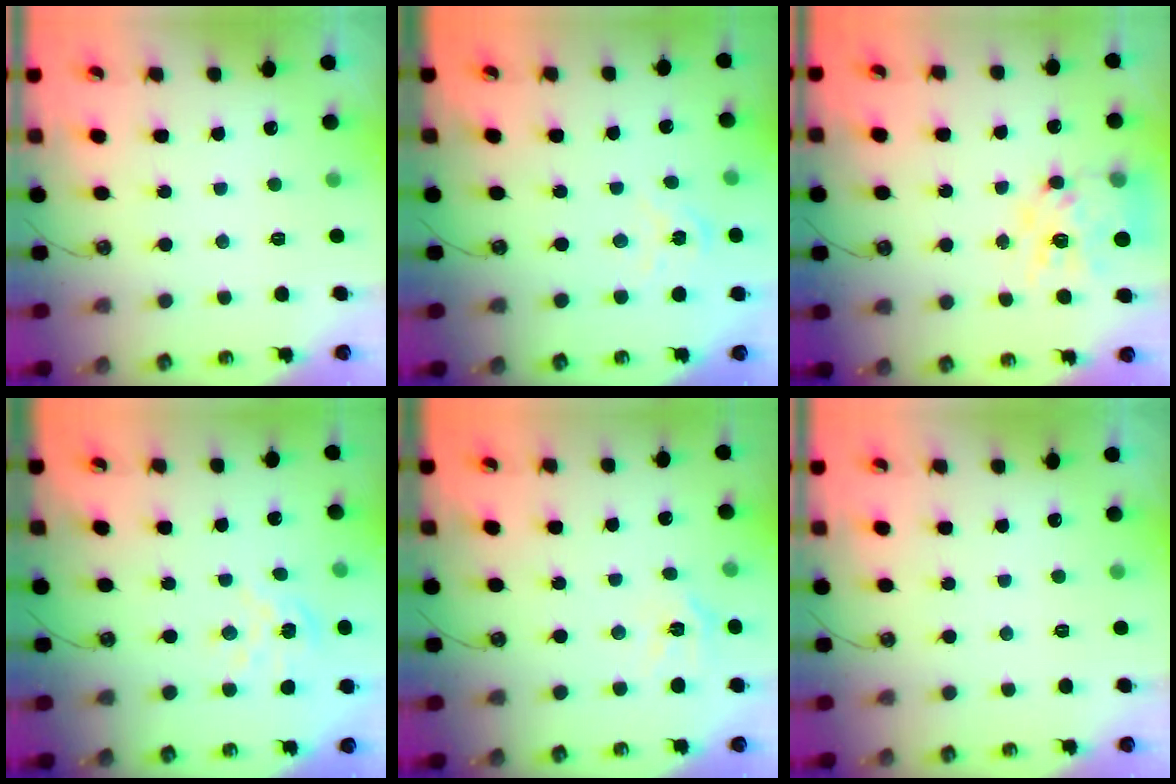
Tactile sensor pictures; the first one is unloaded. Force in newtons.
{"total": 3.0, "press": 3.0, "slide": 0.3}
{"total": 16.0, "press": 16.0, "slide": 1.5}
{"total": 5.9, "press": 5.9, "slide": 0.5}
{"total": 7.9, "press": 7.8, "slide": 0.9}
{"total": 0.0}